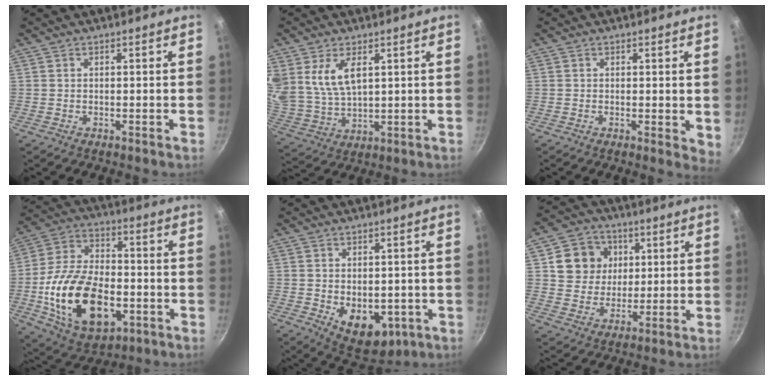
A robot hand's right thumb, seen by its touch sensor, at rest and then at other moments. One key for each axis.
{"total": 10.1, "fx": 4.1, "fy": 5.8, "fz": 7.3, "tx": -0.132, "ty": -0.032, "tz": 0.093}
{"total": 2.9, "fx": 0.3, "fy": 1.3, "fz": 2.6, "tx": -0.029, "ty": -0.008, "tz": 0.004}
{"total": 22.9, "fx": -5.3, "fy": 13.7, "fz": 17.5, "tx": -0.307, "ty": 0.024, "tz": -0.085}
{"total": 10.7, "fx": -2.3, "fy": 6.9, "fz": 7.8, "tx": -0.073, "ty": -0.010, "tz": -0.014}
{"total": 10.3, "fx": 3.0, "fy": 9.2, "fz": 3.7, "tx": -0.032, "ty": 0.001, "tz": 0.049}